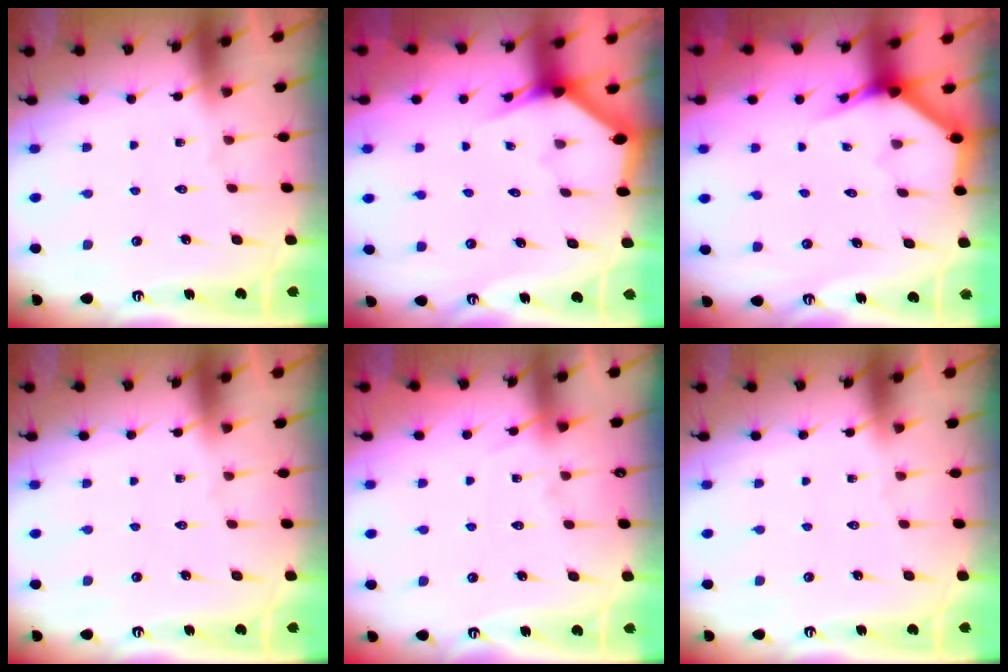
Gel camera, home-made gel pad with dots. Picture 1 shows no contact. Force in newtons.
{"total": 3.0, "press": 3.0, "slide": 0.1}
{"total": 3.9, "press": 3.8, "slide": 0.4}
{"total": 0.0}
{"total": 3.8, "press": 3.7, "slide": 0.5}
{"total": 0.0}